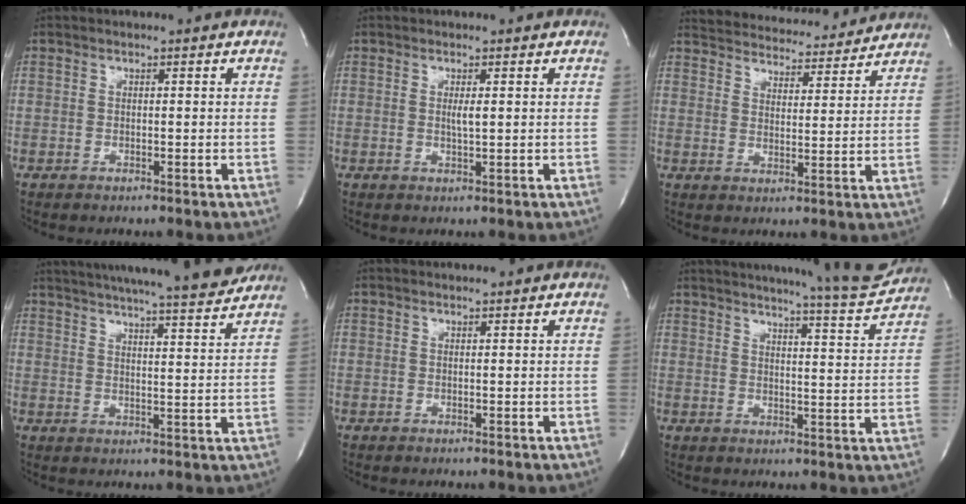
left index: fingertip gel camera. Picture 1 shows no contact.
{"total": 1.3, "force": [0.0, 0.0, 1.3], "torque": [-0.030, -0.006, 0.000]}
{"total": 15.9, "force": [15.2, 3.5, 3.0], "torque": [-0.042, 0.012, 0.200]}
{"total": 20.2, "force": [18.4, 0.4, 8.3], "torque": [-0.136, -0.024, 0.245]}
{"total": 0.0}
{"total": 15.3, "force": [14.4, -0.2, 5.3], "torque": [-0.081, -0.054, 0.175]}